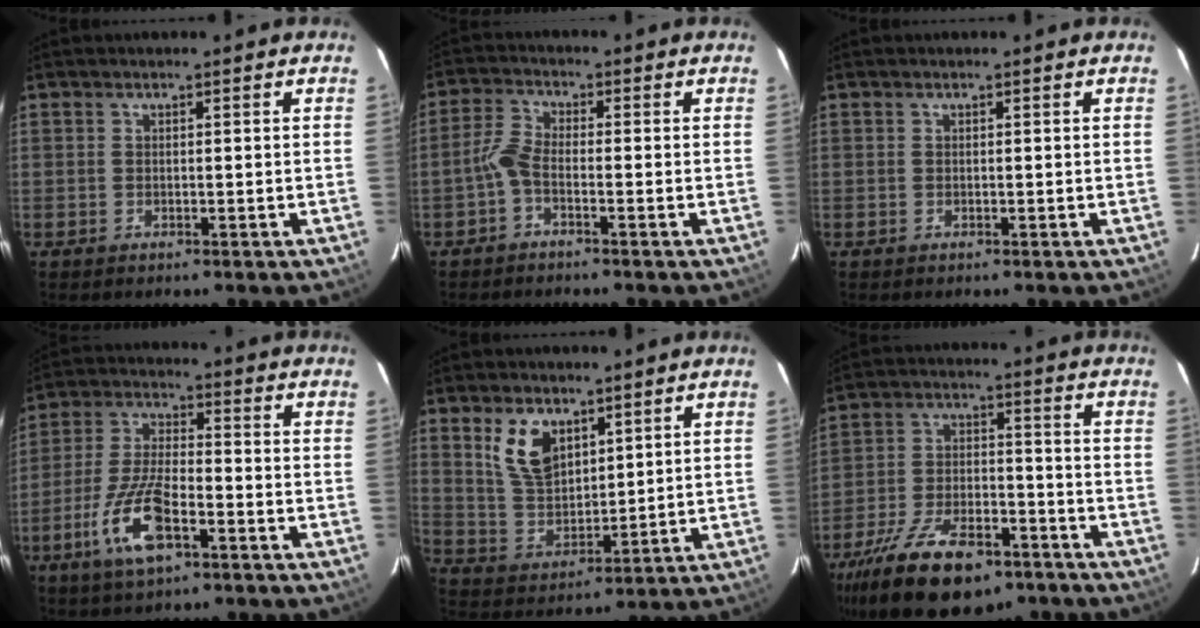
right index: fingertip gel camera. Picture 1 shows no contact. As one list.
[{"total": 3.2, "force": [-1.8, 0.9, 2.5], "torque": [-0.065, 0.012, -0.039]}, {"total": 0.0}, {"total": 12.2, "force": [-5.9, 3.9, 9.9], "torque": [-0.212, -0.007, -0.114]}, {"total": 9.7, "force": [4.9, 5.6, 6.2], "torque": [-0.122, 0.008, 0.107]}, {"total": 21.1, "force": [-14.5, 9.2, 12.2], "torque": [-0.247, -0.027, -0.233]}]